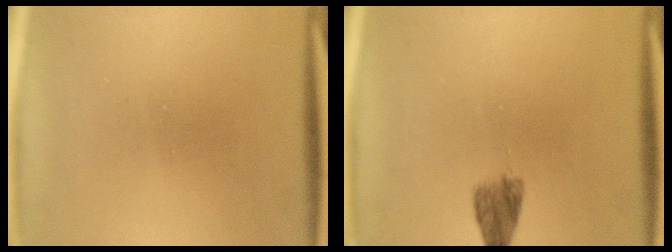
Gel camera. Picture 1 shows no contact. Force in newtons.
{"total": 2.1}